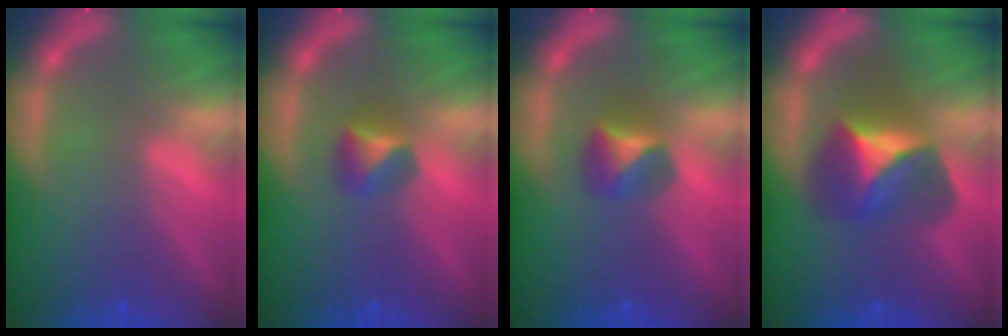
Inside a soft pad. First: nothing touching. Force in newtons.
{"total": 2.4}
{"total": 2.9}
{"total": 6.4}